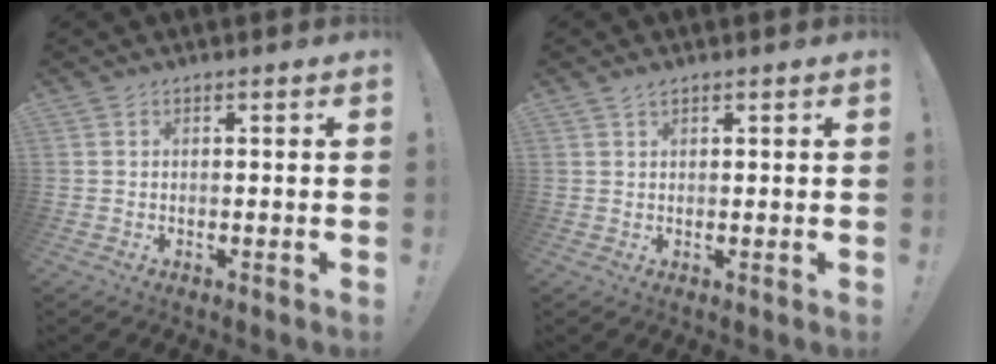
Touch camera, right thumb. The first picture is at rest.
{"total": 1.5, "force": [1.3, 0.3, 0.7], "torque": [-0.005, -0.004, 0.021]}